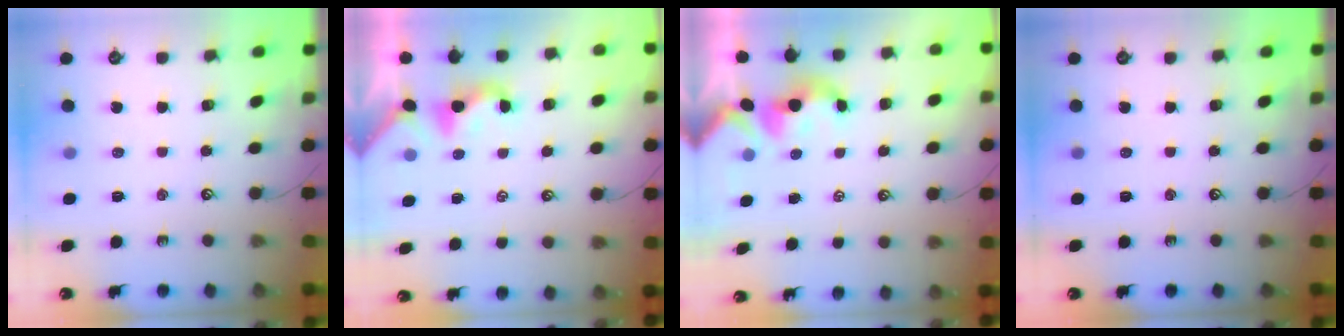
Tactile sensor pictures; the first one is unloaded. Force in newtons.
{"total": 2.0, "press": 2.0, "slide": 0.5}
{"total": 2.1, "press": 1.9, "slide": 0.7}
{"total": 0.0}